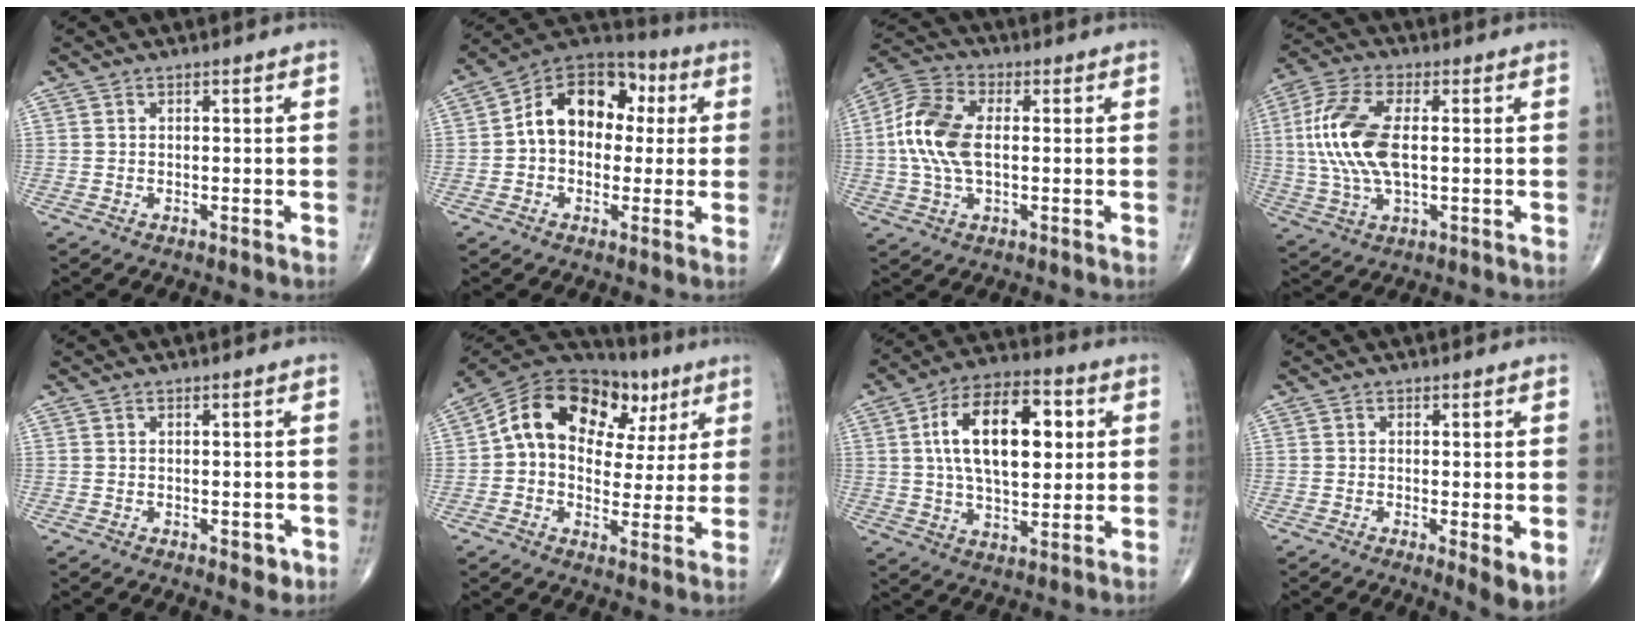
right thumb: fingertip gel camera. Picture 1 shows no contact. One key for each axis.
{"total": 14.9, "fx": 1.8, "fy": 10.6, "fz": 10.3, "tx": -0.120, "ty": 0.036, "tz": 0.014}
{"total": 12.1, "fx": 0.3, "fy": 6.7, "fz": 10.0, "tx": -0.219, "ty": 0.018, "tz": 0.001}
{"total": 14.3, "fx": 1.0, "fy": 6.7, "fz": 12.7, "tx": -0.281, "ty": 0.007, "tz": 0.018}
{"total": 2.2, "fx": -0.5, "fy": 1.2, "fz": 1.8, "tx": -0.007, "ty": -0.001, "tz": -0.005}
{"total": 19.9, "fx": 5.8, "fy": 13.1, "fz": 13.7, "tx": -0.186, "ty": 0.032, "tz": 0.085}
{"total": 18.2, "fx": 3.8, "fy": 9.6, "fz": 15.0, "tx": -0.225, "ty": 0.006, "tz": 0.059}
{"total": 4.4, "fx": -0.6, "fy": 1.0, "fz": 4.3, "tx": -0.068, "ty": -0.017, "tz": -0.013}